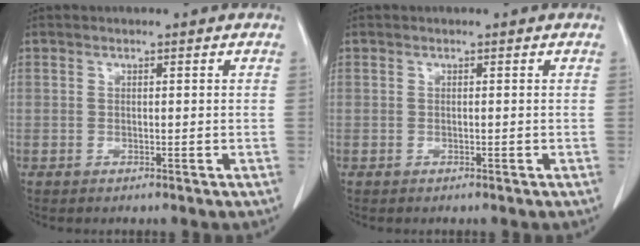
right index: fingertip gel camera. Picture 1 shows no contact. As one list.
[{"total": 0.0}]